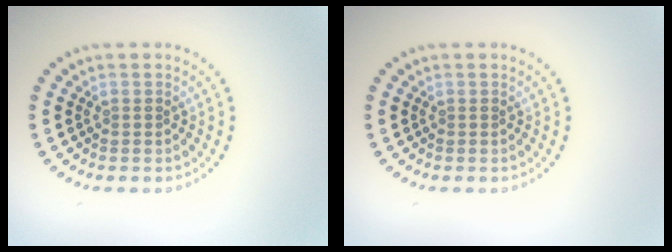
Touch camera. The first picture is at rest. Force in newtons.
{"total": 0.0}